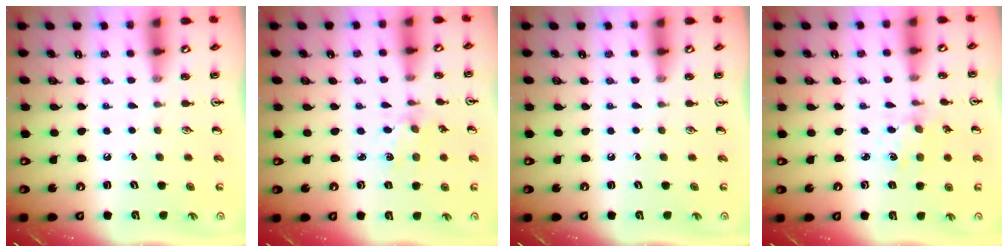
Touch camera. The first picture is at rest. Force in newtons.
{"total": 1.7, "press": 1.7, "slide": 0.3}
{"total": 0.0}
{"total": 1.1, "press": 1.0, "slide": 0.2}